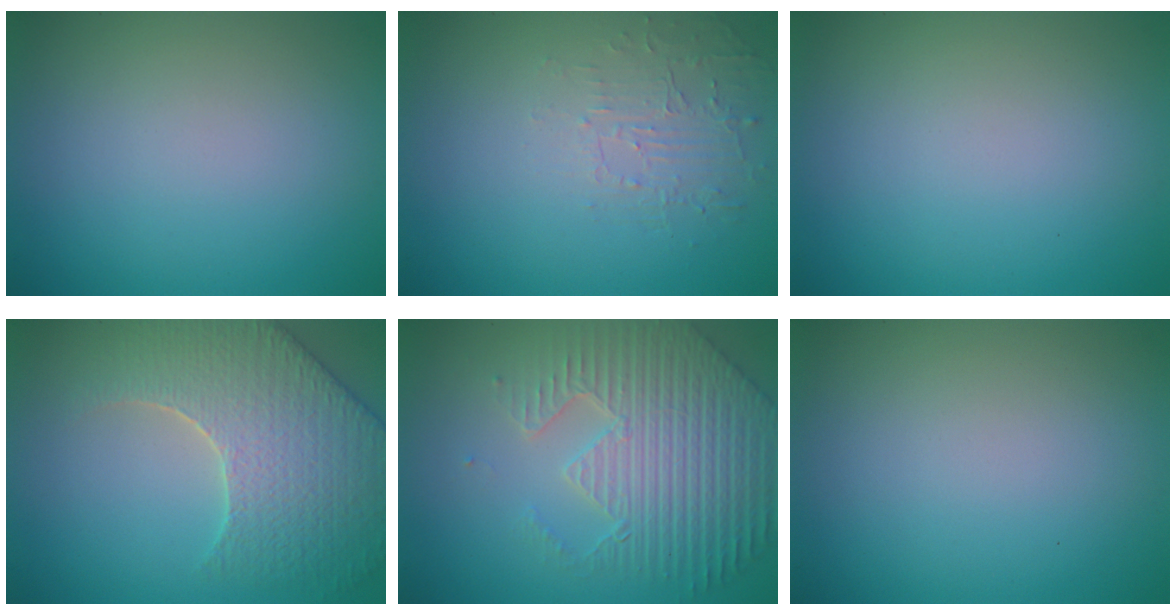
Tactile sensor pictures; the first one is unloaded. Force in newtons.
{"total": 1.8, "press": 0.7, "slide": 1.7}
{"total": 0.0}
{"total": 6.8, "press": 5.8, "slide": 3.6}
{"total": 6.9, "press": 5.4, "slide": 4.3}
{"total": 0.0}